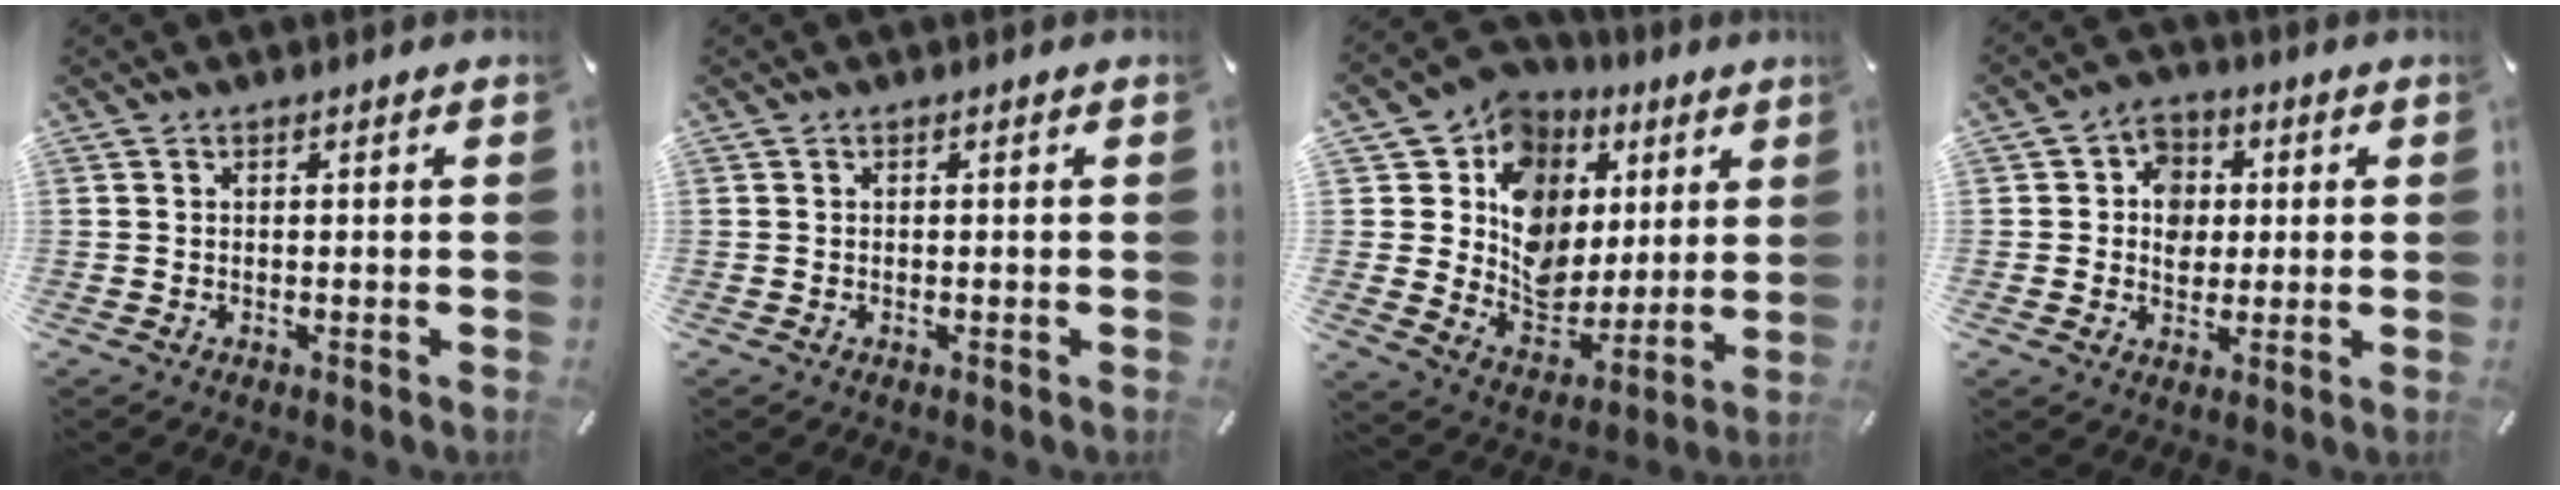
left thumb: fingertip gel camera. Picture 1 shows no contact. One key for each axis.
{"total": 0.0}
{"total": 12.9, "fx": 3.9, "fy": 11.7, "fz": 3.8, "tx": -0.060, "ty": -0.042, "tz": 0.076}
{"total": 7.2, "fx": 0.2, "fy": 6.5, "fz": 3.1, "tx": -0.031, "ty": 0.005, "tz": 0.000}